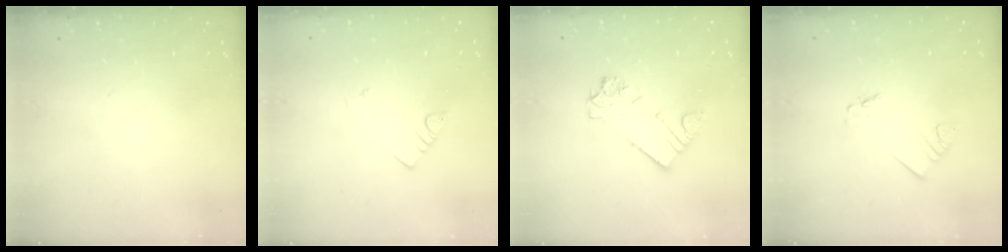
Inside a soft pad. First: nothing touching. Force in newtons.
{"total": 2.1, "press": 2.1, "slide": 0.4}
{"total": 8.7, "press": 8.7, "slide": 0.6}
{"total": 2.5, "press": 2.5, "slide": 0.2}